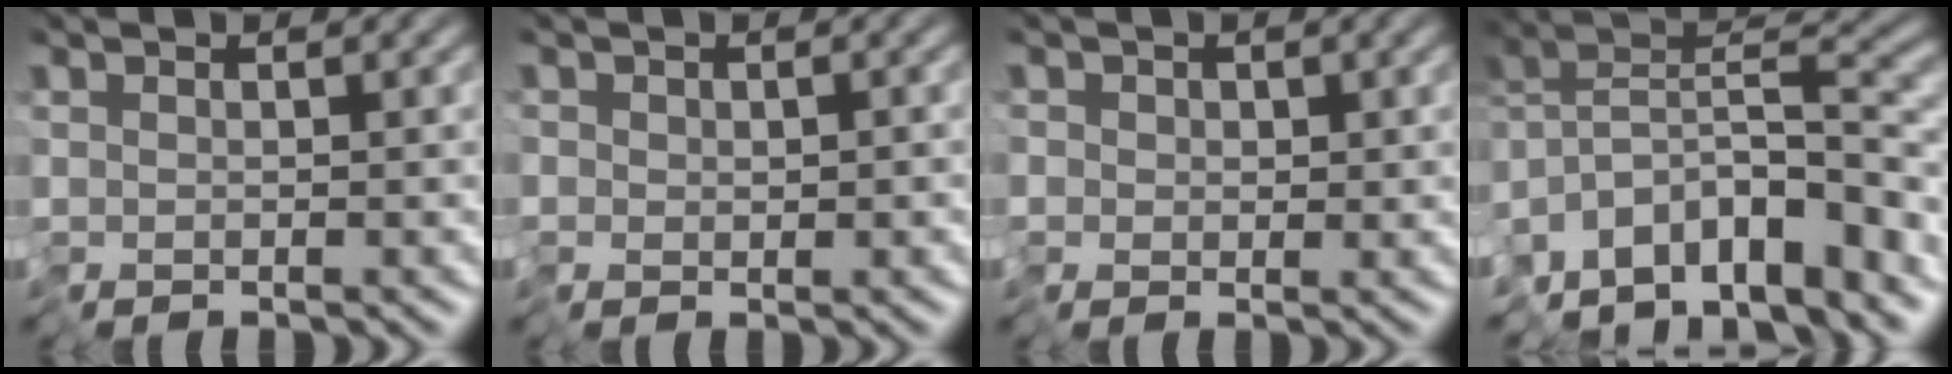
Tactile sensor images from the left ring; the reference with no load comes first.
{"total": 0.9, "force": [0.0, 0.8, 0.3], "torque": [-0.002, 0.001, 0.002]}
{"total": 1.0, "force": [0.2, 0.9, 0.0], "torque": [0.005, 0.003, 0.005]}
{"total": 10.0, "force": [-7.8, 3.2, 5.4], "torque": [-0.072, 0.019, -0.138]}